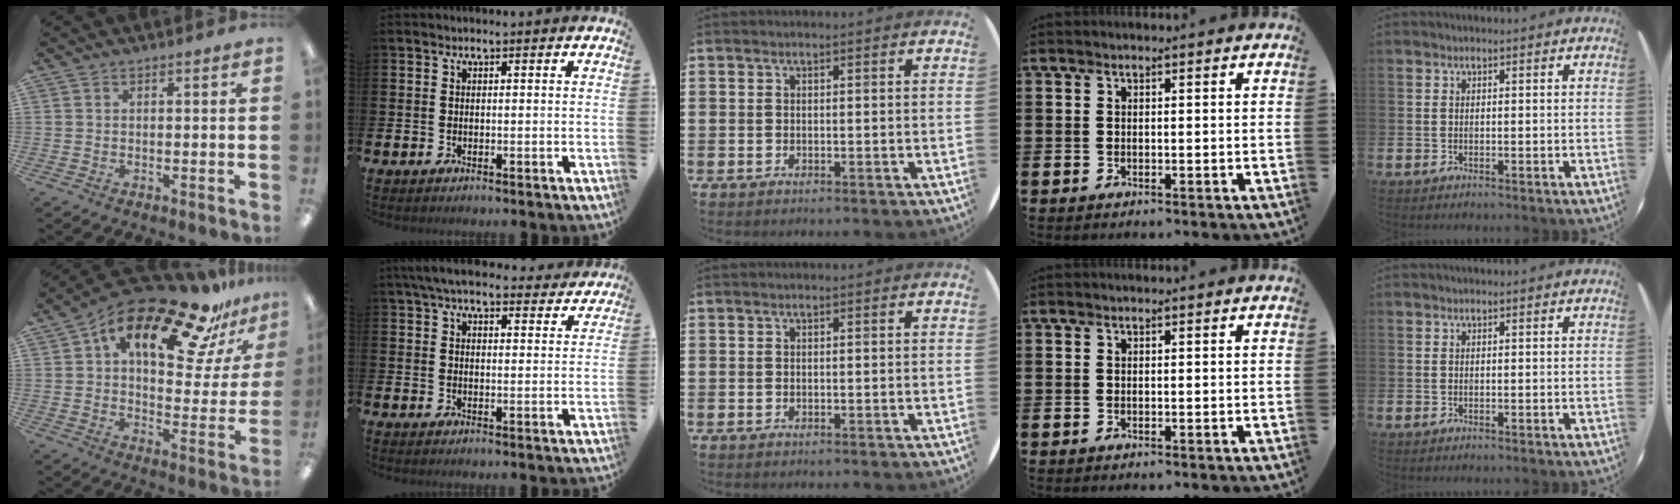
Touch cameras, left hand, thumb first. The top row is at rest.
{"thumb": {"total": 21.4, "force": [14.1, 8.4, 13.7], "torque": [-0.227, -0.084, 0.234]}, "index": {"total": 6.3, "force": [5.9, 1.5, 1.9], "torque": [-0.046, -0.023, 0.107]}}